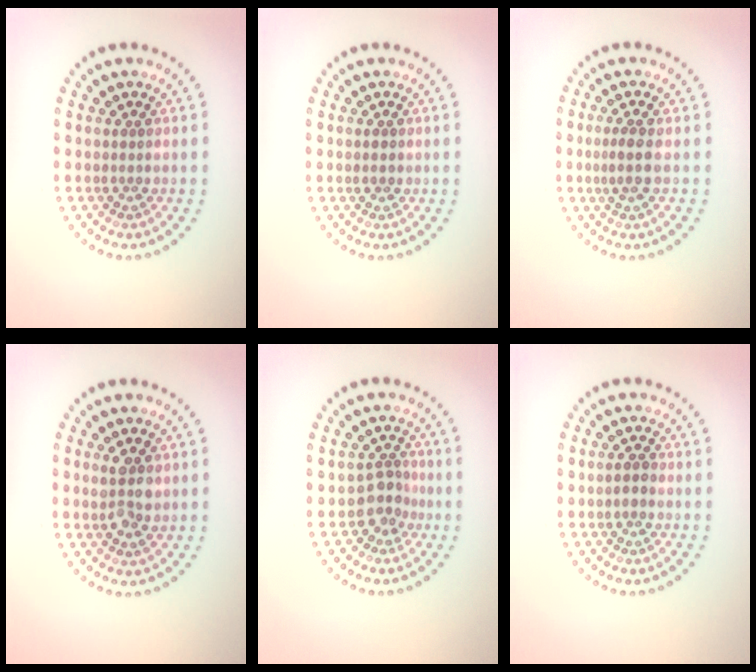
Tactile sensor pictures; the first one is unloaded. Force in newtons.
{"total": 0.9, "press": 0.9, "slide": 0.0}
{"total": 1.7, "press": 1.6, "slide": 0.8}
{"total": 2.5, "press": 2.5, "slide": 0.6}
{"total": 2.2, "press": 1.7, "slide": 1.5}
{"total": 1.0, "press": 1.0, "slide": 0.2}